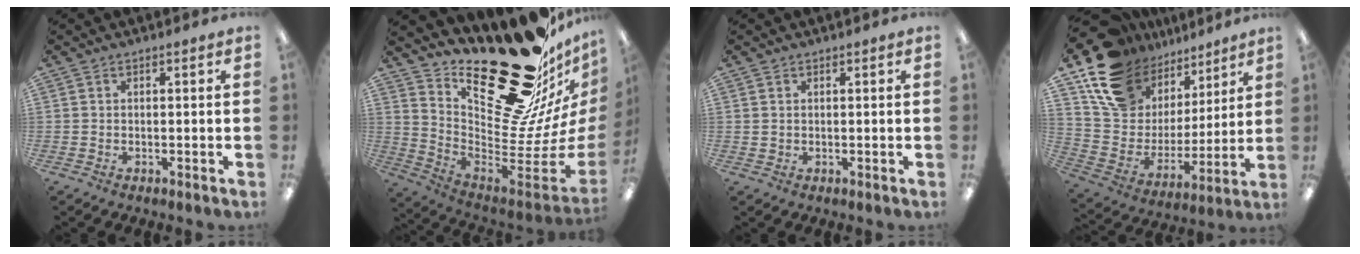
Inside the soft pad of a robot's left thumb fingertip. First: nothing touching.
{"total": 31.2, "force": [22.5, 11.3, 18.4], "torque": [-0.196, -0.200, 0.414]}
{"total": 0.8, "force": [0.5, 0.6, -0.1], "torque": [0.002, 0.001, 0.010]}
{"total": 19.2, "force": [12.0, 12.9, 7.6], "torque": [-0.151, -0.072, 0.231]}